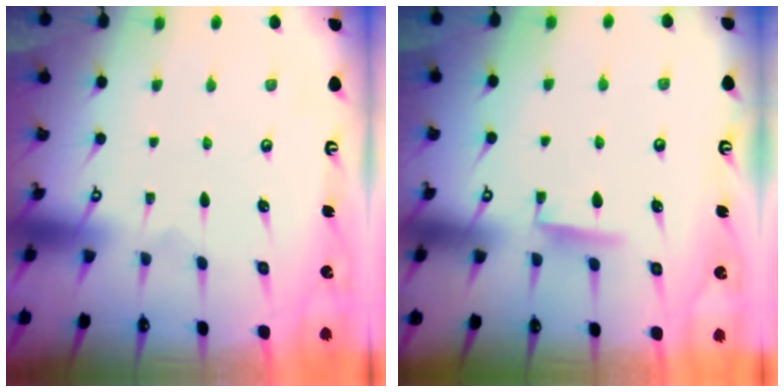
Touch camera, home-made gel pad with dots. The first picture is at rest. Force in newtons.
{"total": 5.1, "press": 5.0, "slide": 0.6}